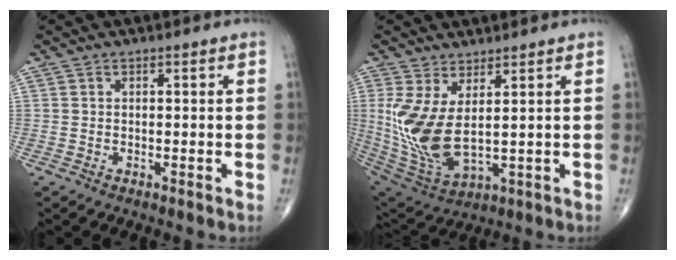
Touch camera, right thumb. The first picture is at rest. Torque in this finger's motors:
{"motor_torque": [-0.81, 1.41, 0.57, -0.36, 0.33]}